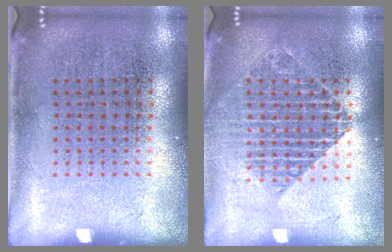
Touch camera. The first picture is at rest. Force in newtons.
{"total": 1.7, "press": 1.4, "slide": 0.8}